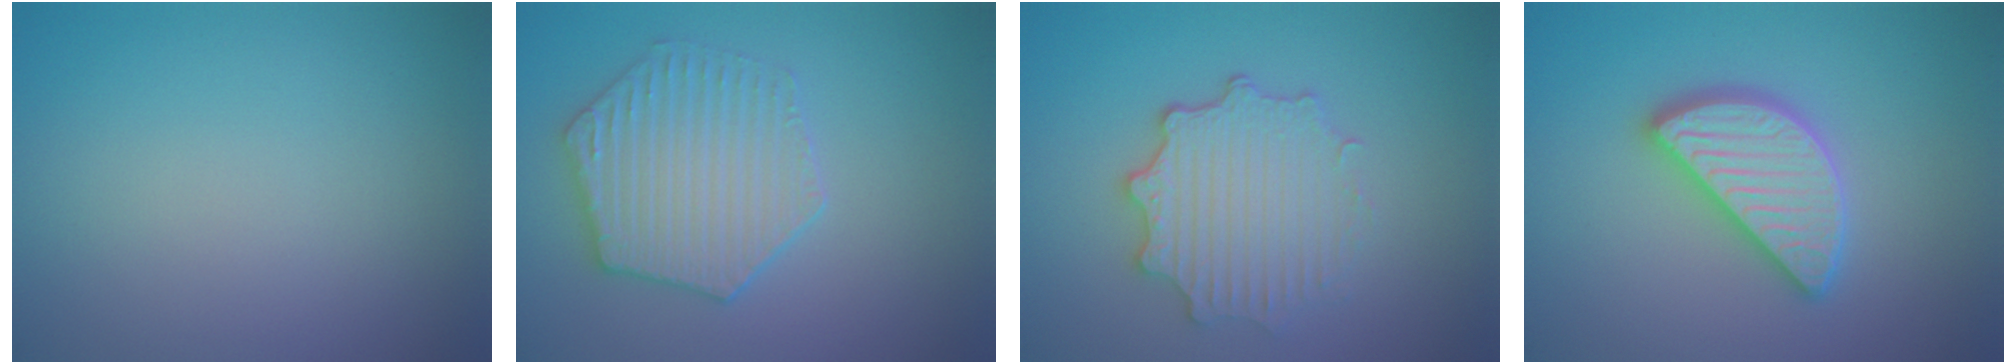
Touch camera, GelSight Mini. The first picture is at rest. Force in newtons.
{"total": 4.3, "press": 4.0, "slide": 1.6}
{"total": 4.5, "press": 3.8, "slide": 2.4}
{"total": 4.1, "press": 4.1, "slide": 0.3}